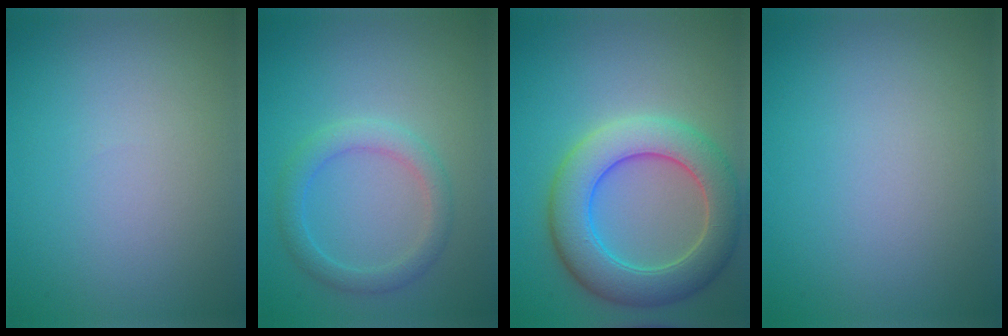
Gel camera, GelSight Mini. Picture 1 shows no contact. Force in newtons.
{"total": 2.7, "press": 2.7, "slide": 0.1}
{"total": 7.5, "press": 7.5, "slide": 0.5}
{"total": 0.0}